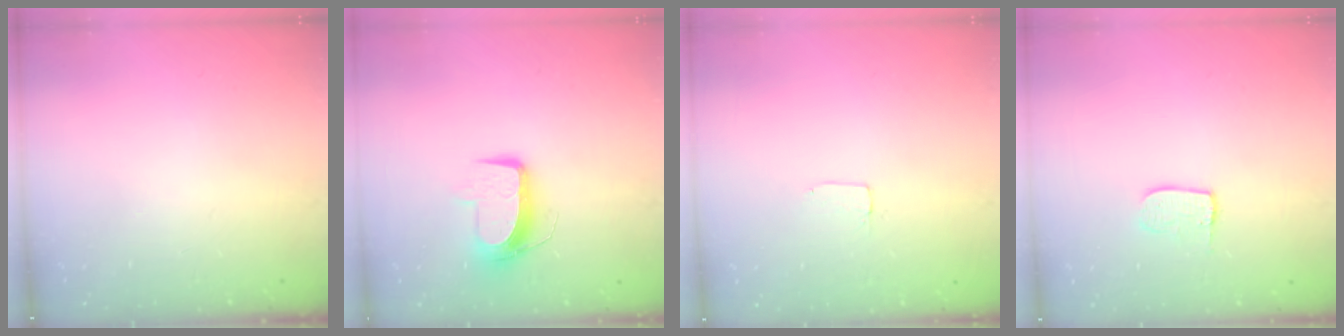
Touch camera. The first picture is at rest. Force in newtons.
{"total": 10.3, "press": 10.3, "slide": 0.8}
{"total": 2.0, "press": 2.0, "slide": 0.0}
{"total": 6.3, "press": 6.3, "slide": 0.3}